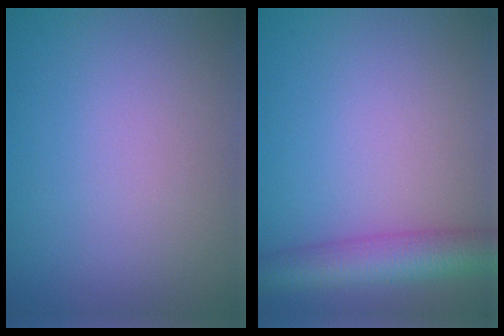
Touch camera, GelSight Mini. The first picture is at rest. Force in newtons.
{"total": 5.7, "press": 5.7, "slide": 0.2}